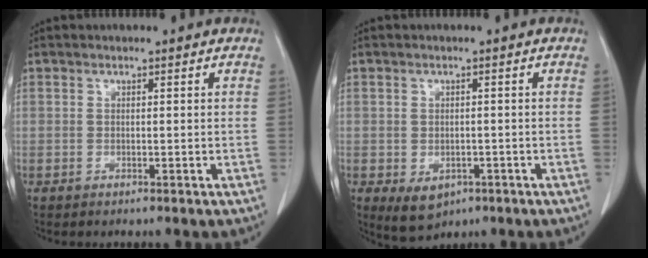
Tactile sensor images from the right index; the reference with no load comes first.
{"total": 4.6, "force": [-2.2, 3.3, 2.5], "torque": [-0.040, -0.005, -0.019]}